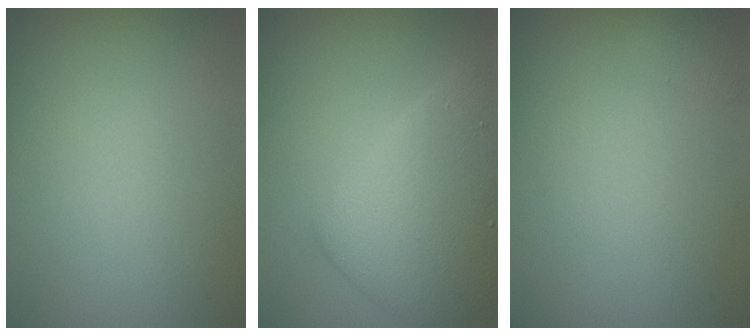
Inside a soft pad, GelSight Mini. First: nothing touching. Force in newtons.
{"total": 6.4, "press": 6.4, "slide": 0.1}
{"total": 0.8, "press": 0.8, "slide": 0.0}